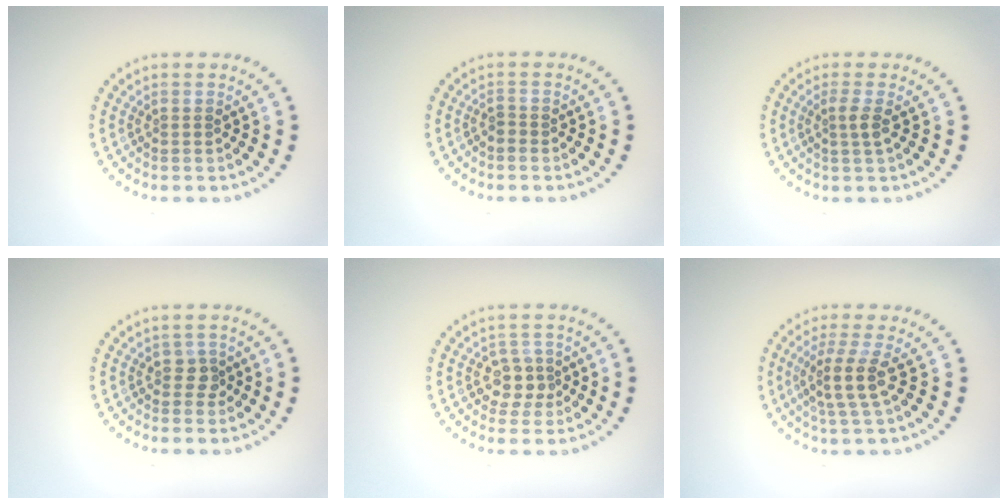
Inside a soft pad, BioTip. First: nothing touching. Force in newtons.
{"total": 0.5, "press": 0.3, "slide": 0.4}
{"total": 1.4, "press": 1.0, "slide": 0.9}
{"total": 1.3, "press": 1.0, "slide": 0.7}
{"total": 2.4, "press": 2.1, "slide": 1.0}
{"total": 3.2, "press": 2.3, "slide": 2.2}